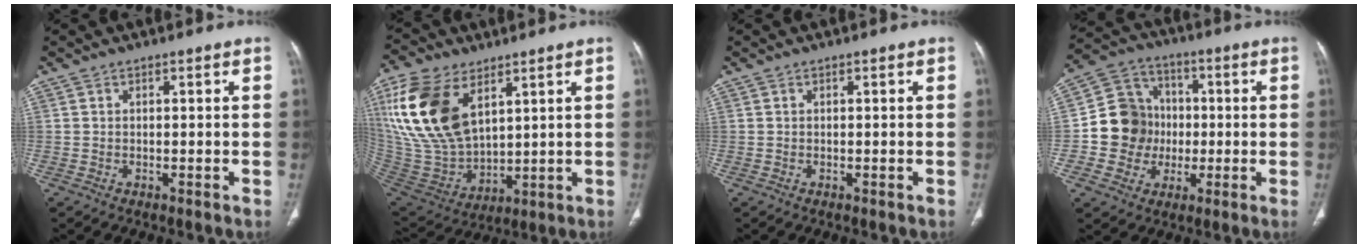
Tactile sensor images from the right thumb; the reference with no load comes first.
{"total": 22.7, "force": [9.3, 13.2, 16.0], "torque": [-0.336, -0.036, 0.192]}
{"total": 0.0}
{"total": 12.1, "force": [-0.4, 11.7, 3.1], "torque": [-0.014, 0.028, -0.012]}